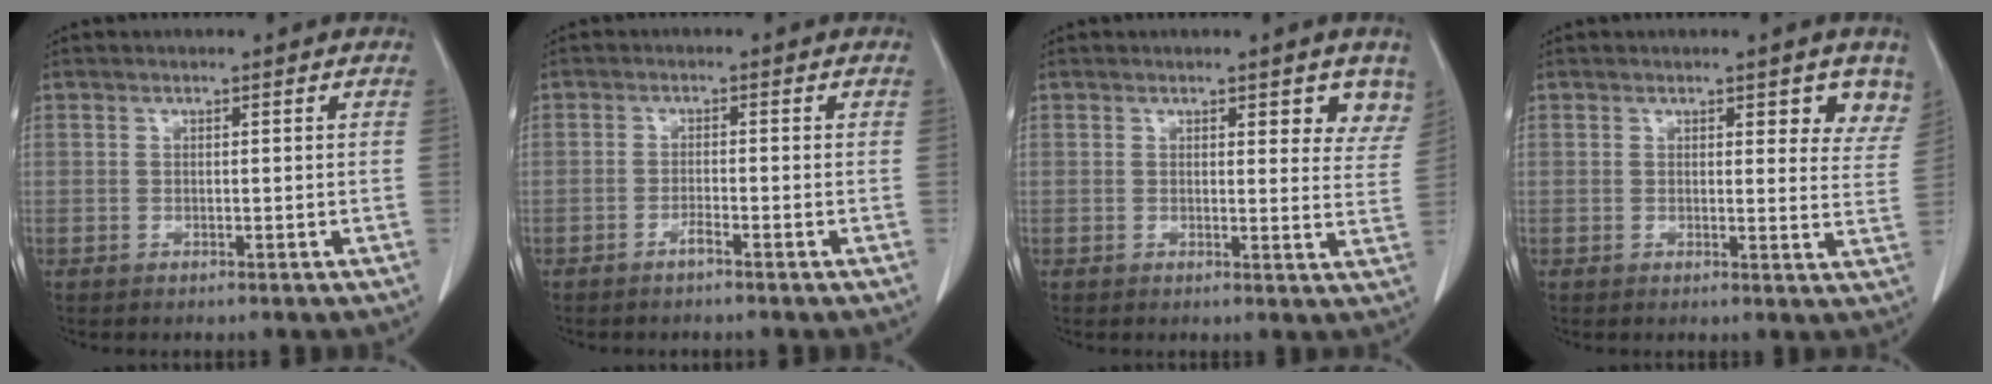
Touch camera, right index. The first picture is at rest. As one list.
[{"total": 1.5, "force": [-1.2, -0.1, 1.0], "torque": [-0.019, 0.001, -0.023]}, {"total": 5.4, "force": [3.9, 1.8, 3.2], "torque": [-0.019, -0.015, 0.033]}, {"total": 5.6, "force": [4.0, 1.9, 3.4], "torque": [-0.021, -0.015, 0.033]}]